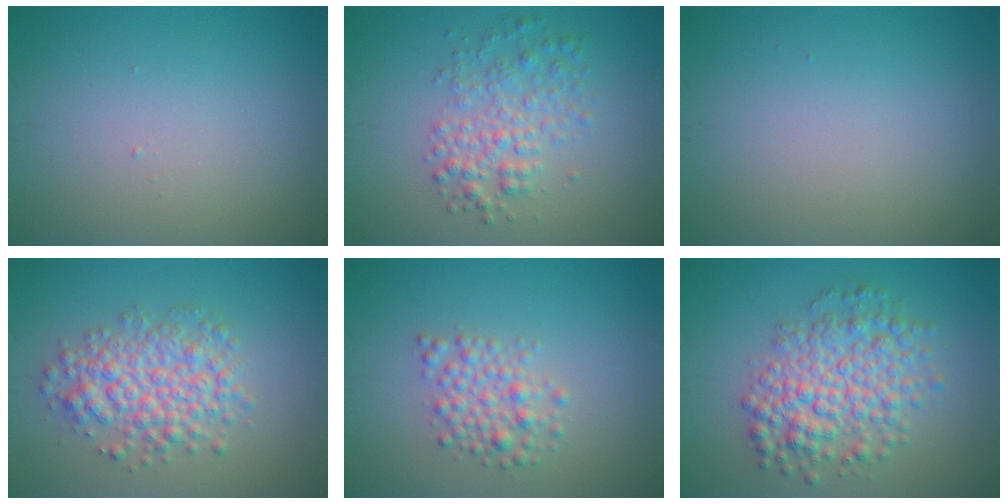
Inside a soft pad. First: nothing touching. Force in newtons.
{"total": 3.4, "press": 3.4, "slide": 0.1}
{"total": 0.0}
{"total": 5.0, "press": 5.0, "slide": 0.1}
{"total": 2.7, "press": 2.7, "slide": 0.1}
{"total": 6.2, "press": 6.2, "slide": 0.1}